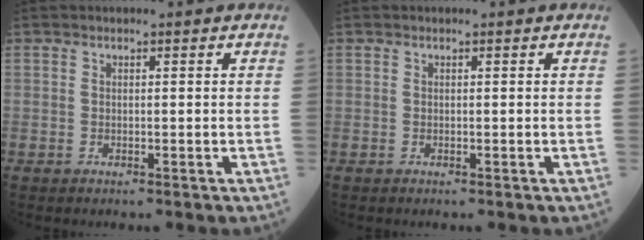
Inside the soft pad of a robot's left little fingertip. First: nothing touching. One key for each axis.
{"total": 0.0}